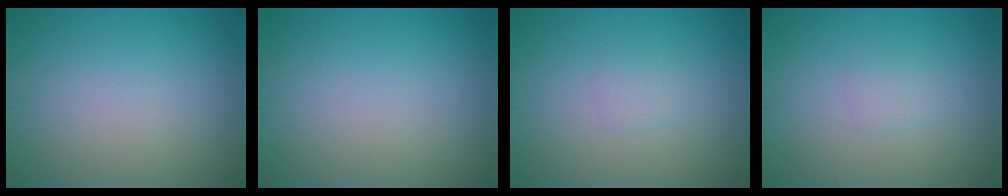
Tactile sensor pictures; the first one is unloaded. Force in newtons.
{"total": 0.0}
{"total": 0.9, "press": 0.9, "slide": 0.1}
{"total": 0.9, "press": 0.9, "slide": 0.1}